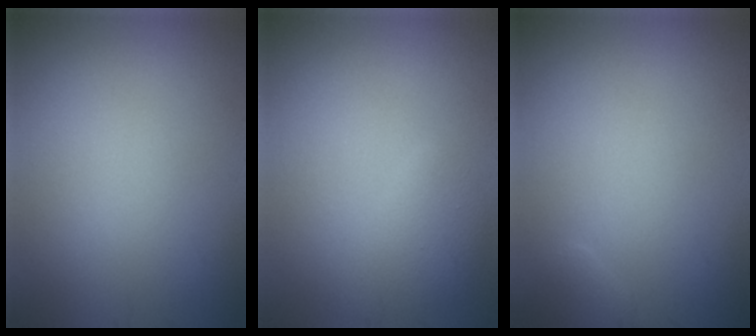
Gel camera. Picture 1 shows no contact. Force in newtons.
{"total": 2.5, "press": 2.5, "slide": 0.3}
{"total": 0.8, "press": 0.8, "slide": 0.0}